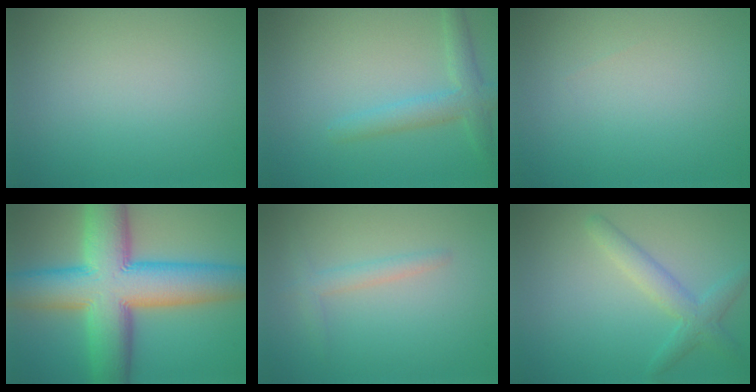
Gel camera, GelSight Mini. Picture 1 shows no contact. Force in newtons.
{"total": 2.9, "press": 2.9, "slide": 0.2}
{"total": 0.0}
{"total": 14.2, "press": 14.2, "slide": 0.4}
{"total": 1.6, "press": 1.6, "slide": 0.1}
{"total": 1.9, "press": 1.9, "slide": 0.2}